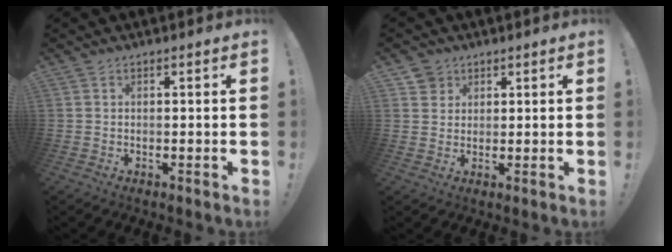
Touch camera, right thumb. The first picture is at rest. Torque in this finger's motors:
{"motor_torque": [-0.28, 0.47, 0.10, -0.08, -0.04]}